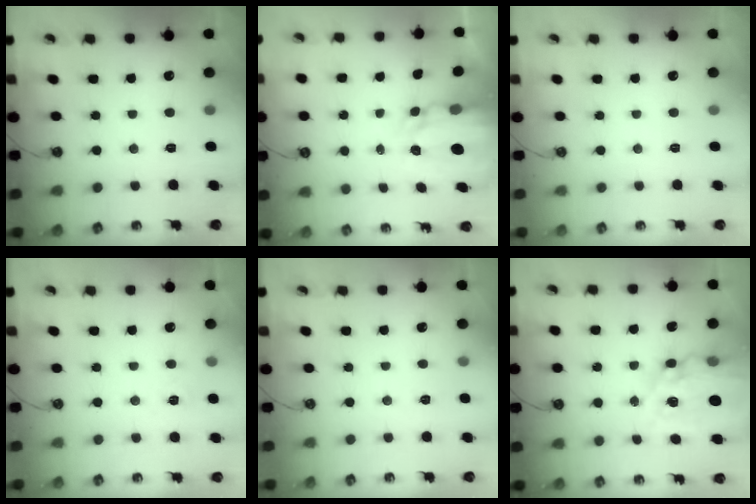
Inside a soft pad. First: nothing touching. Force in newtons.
{"total": 5.5, "press": 5.5, "slide": 0.5}
{"total": 0.0}
{"total": 7.1, "press": 7.0, "slide": 0.5}
{"total": 2.1, "press": 2.1, "slide": 0.3}
{"total": 16.9, "press": 16.8, "slide": 1.6}